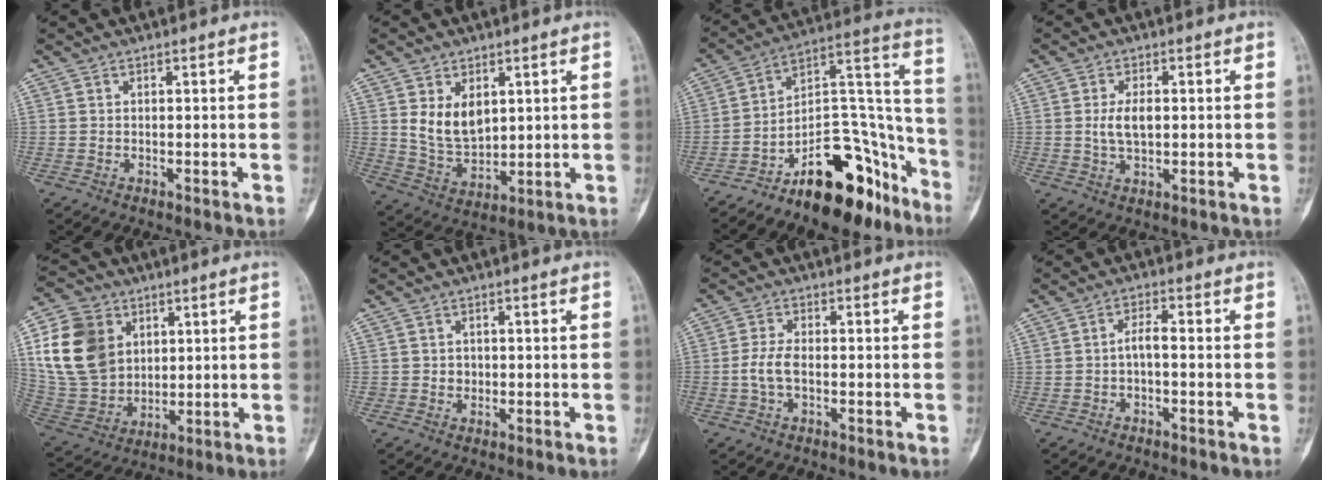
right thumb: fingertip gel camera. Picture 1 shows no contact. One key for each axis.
{"total": 8.9, "fx": 2.8, "fy": 5.9, "fz": 6.0, "tx": -0.087, "ty": -0.023, "tz": 0.070}
{"total": 21.6, "fx": -14.4, "fy": 9.6, "fz": 13.0, "tx": -0.142, "ty": 0.137, "tz": -0.232}
{"total": 4.8, "fx": 0.3, "fy": 2.6, "fz": 4.1, "tx": -0.074, "ty": 0.001, "tz": 0.008}
{"total": 17.7, "fx": 5.0, "fy": 13.8, "fz": 9.9, "tx": -0.174, "ty": -0.005, "tz": 0.106}
{"total": 1.8, "fx": -0.1, "fy": 1.7, "fz": 0.5, "tx": 0.002, "ty": 0.005, "tz": 0.001}
{"total": 4.3, "fx": -0.7, "fy": 2.2, "fz": 3.6, "tx": -0.084, "ty": 0.012, "tz": -0.016}
{"total": 2.7, "fx": -0.7, "fy": 1.0, "fz": 2.4, "tx": -0.040, "ty": 0.018, "tz": -0.015}